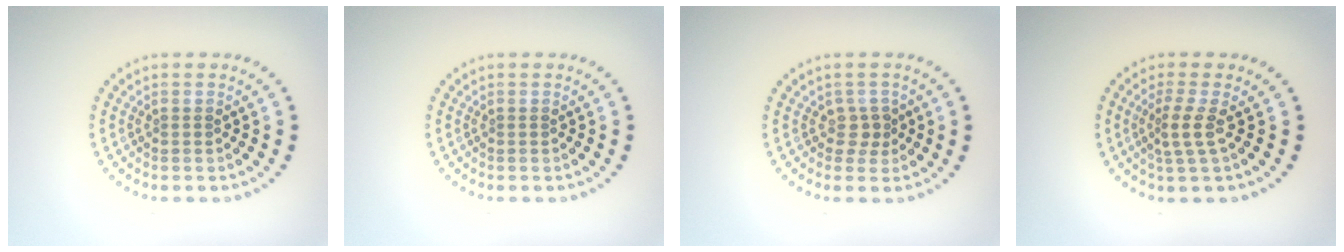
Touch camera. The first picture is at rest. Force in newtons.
{"total": 0.0}
{"total": 1.4, "press": 1.1, "slide": 0.9}
{"total": 2.3, "press": 1.6, "slide": 1.6}